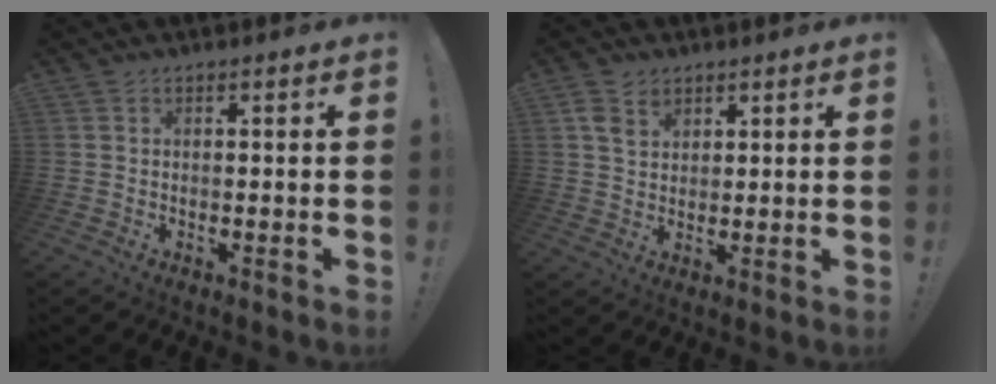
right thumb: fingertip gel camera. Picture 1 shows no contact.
{"total": 5.5, "force": [3.3, 3.7, 2.4], "torque": [-0.029, -0.012, 0.061]}